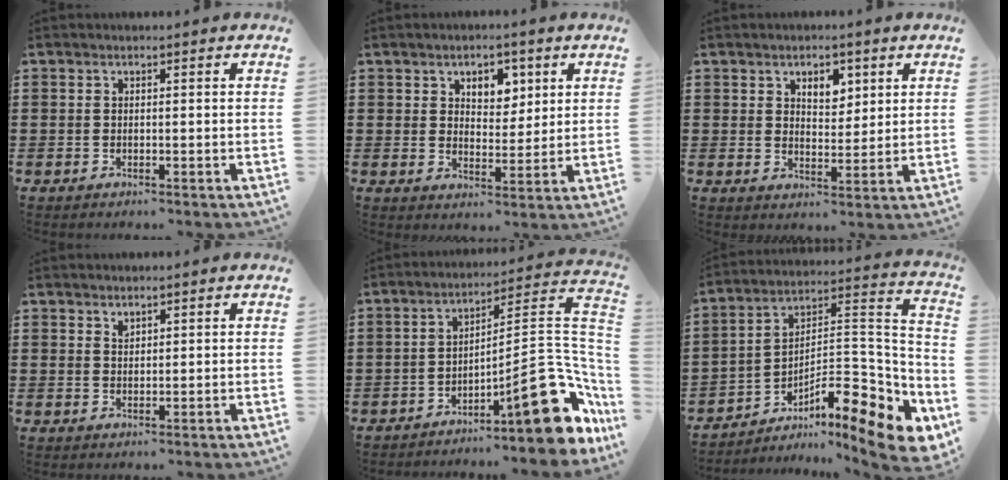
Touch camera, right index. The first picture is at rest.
{"total": 4.2, "force": [2.4, 3.1, 1.6], "torque": [-0.032, 0.008, 0.039]}
{"total": 3.8, "force": [2.4, 2.4, 1.7], "torque": [-0.027, 0.006, 0.039]}
{"total": 1.2, "force": [1.1, 0.5, 0.2], "torque": [-0.005, 0.001, 0.021]}
{"total": 16.5, "force": [-7.8, 4.3, 13.9], "torque": [-0.170, 0.015, -0.125]}
{"total": 11.4, "force": [-7.0, 3.1, 8.5], "torque": [-0.110, 0.001, -0.132]}